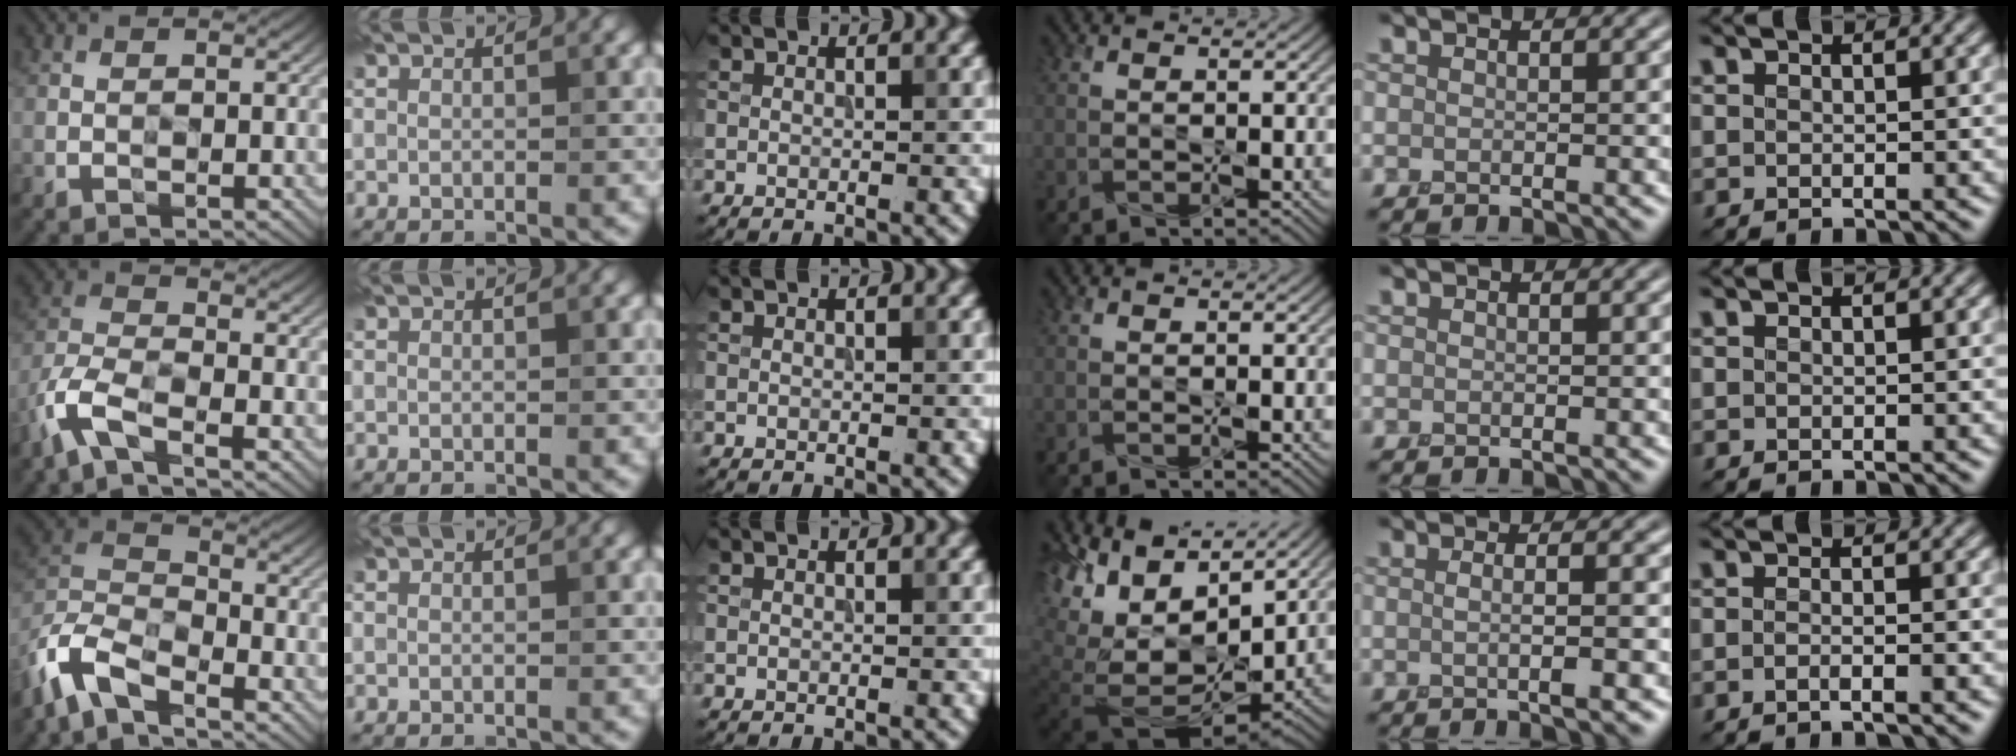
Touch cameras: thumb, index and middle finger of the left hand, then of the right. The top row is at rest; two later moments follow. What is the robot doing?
{"motion": "wipe", "object": "whiteboard"}